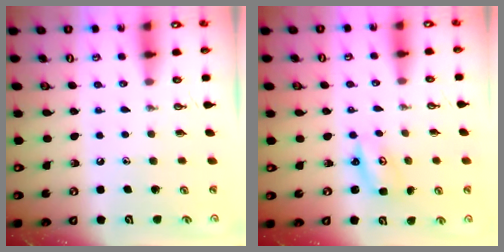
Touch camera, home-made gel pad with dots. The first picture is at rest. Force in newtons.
{"total": 3.0, "press": 3.0, "slide": 0.2}